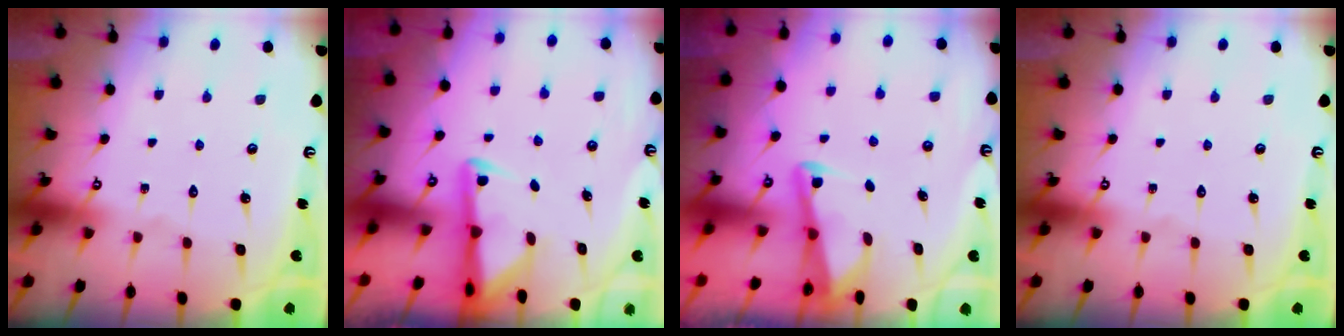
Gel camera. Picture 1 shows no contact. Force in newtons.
{"total": 2.8, "press": 2.8, "slide": 0.7}
{"total": 2.8, "press": 2.8, "slide": 0.4}
{"total": 0.0}